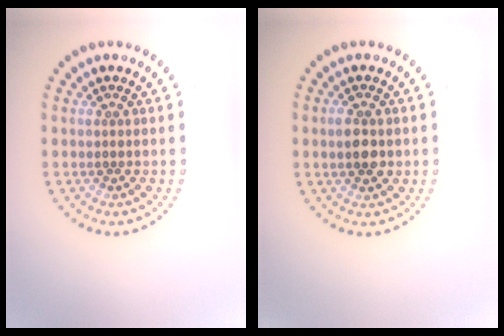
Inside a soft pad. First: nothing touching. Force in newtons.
{"total": 2.5, "press": 2.5, "slide": 0.2}